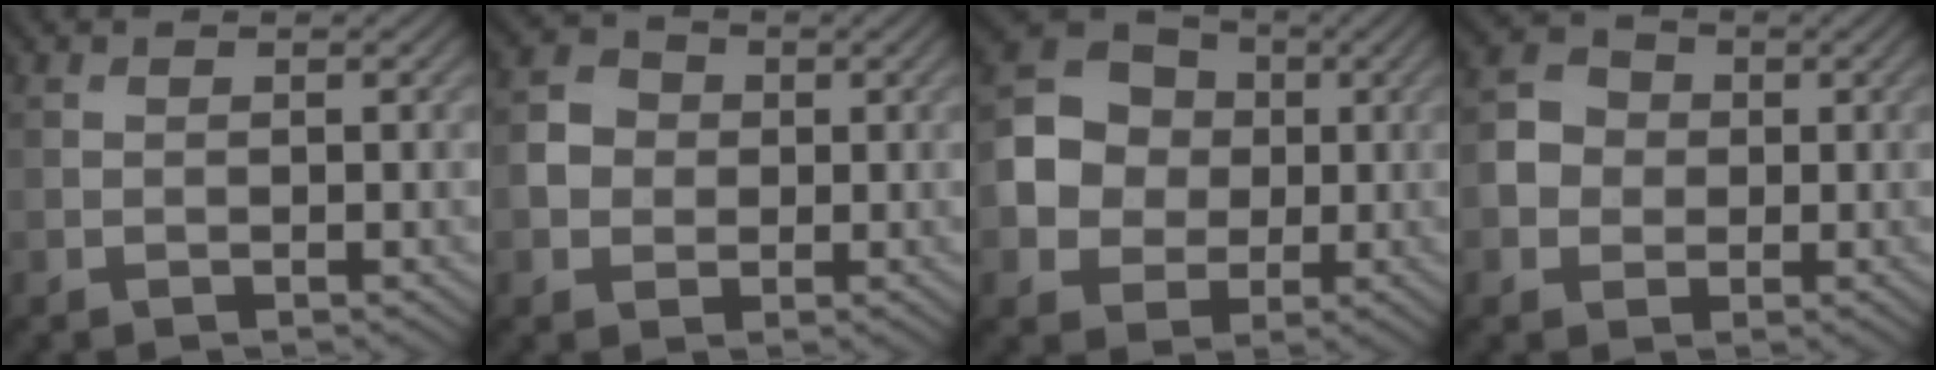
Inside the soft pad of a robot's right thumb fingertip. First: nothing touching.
{"total": 3.5, "force": [-0.1, 3.2, 1.4], "torque": [-0.036, 0.005, -0.007]}
{"total": 9.1, "force": [0.0, 8.1, 4.2], "torque": [-0.104, 0.013, -0.008]}
{"total": 3.8, "force": [-0.2, 3.5, 1.6], "torque": [-0.035, 0.007, -0.010]}